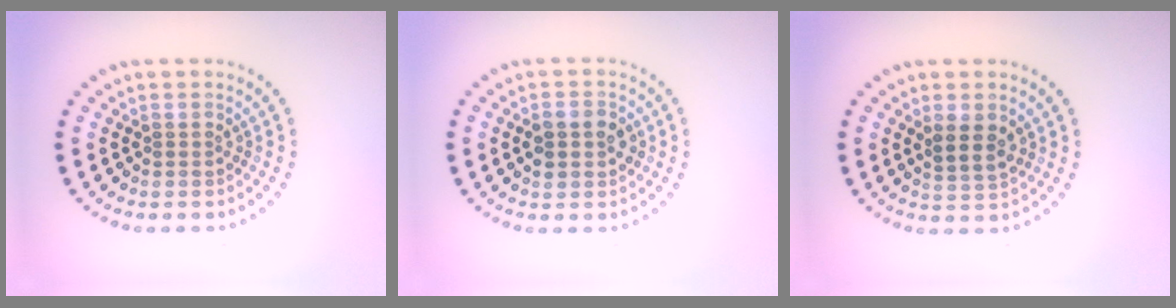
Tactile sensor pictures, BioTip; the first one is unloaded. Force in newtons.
{"total": 2.9, "press": 2.9, "slide": 0.1}
{"total": 2.1, "press": 2.0, "slide": 0.7}